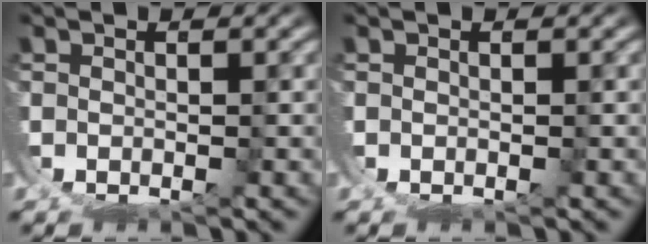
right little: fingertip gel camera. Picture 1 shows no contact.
{"total": 0.0}